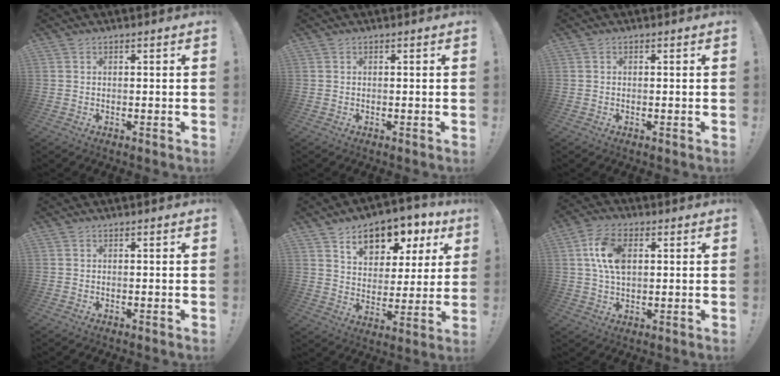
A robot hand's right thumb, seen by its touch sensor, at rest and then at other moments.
{"total": 0.0}
{"total": 0.0}
{"total": 0.0}
{"total": 12.5, "force": [7.6, 7.5, 6.5], "torque": [-0.094, -0.046, 0.135]}
{"total": 10.8, "force": [2.4, 7.0, 7.9], "torque": [-0.144, 0.006, 0.045]}